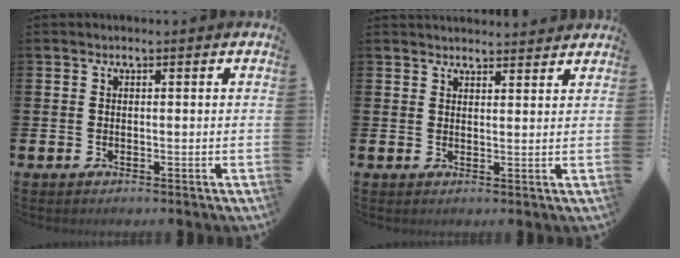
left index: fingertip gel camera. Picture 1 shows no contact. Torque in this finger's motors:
{"motor_torque": [1.01, -1.13, 0.13, 0.03]}